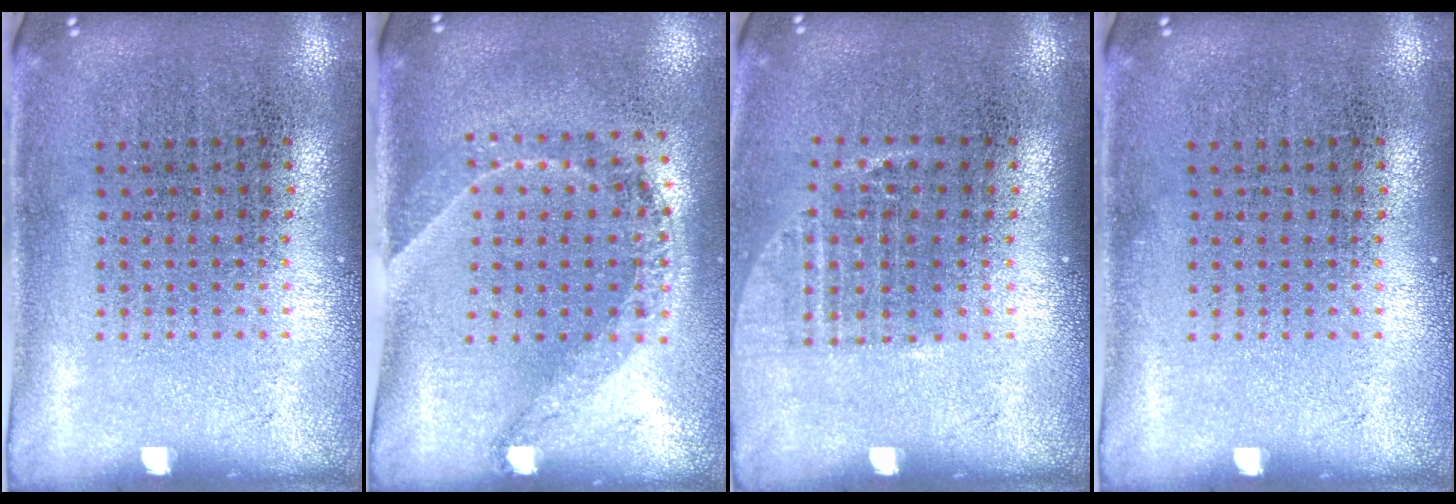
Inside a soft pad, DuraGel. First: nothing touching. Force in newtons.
{"total": 1.5, "press": 1.1, "slide": 0.9}
{"total": 1.0, "press": 0.9, "slide": 0.5}
{"total": 0.0}